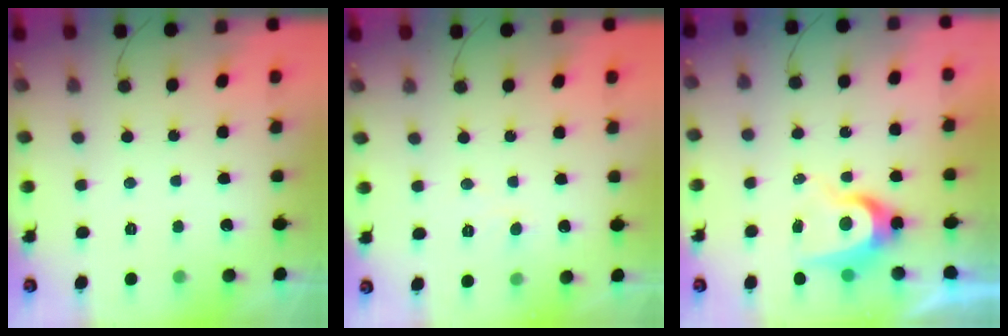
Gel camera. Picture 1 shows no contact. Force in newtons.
{"total": 5.0, "press": 5.0, "slide": 0.4}
{"total": 7.4, "press": 7.4, "slide": 0.1}